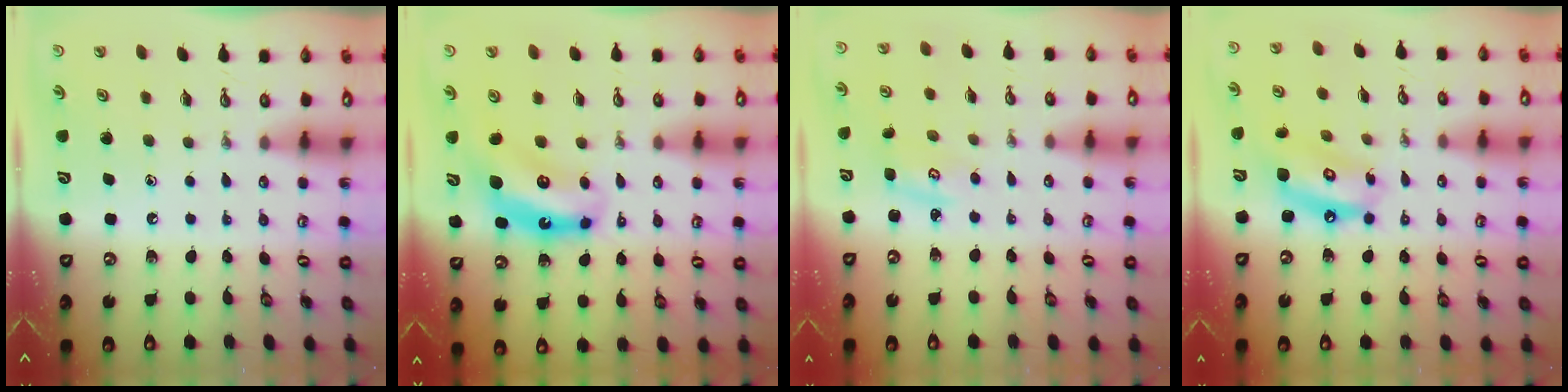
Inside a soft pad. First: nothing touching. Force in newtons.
{"total": 8.2, "press": 8.2, "slide": 0.7}
{"total": 2.8, "press": 2.8, "slide": 0.4}
{"total": 11.8, "press": 11.8, "slide": 1.2}